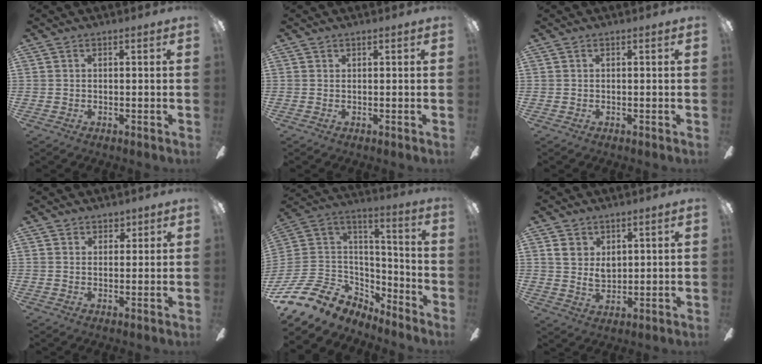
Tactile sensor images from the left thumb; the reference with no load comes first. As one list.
[{"total": 0.0}, {"total": 0.0}, {"total": 2.8, "force": [2.3, 1.7, 0.1], "torque": [0.008, -0.011, 0.040]}, {"total": 16.3, "force": [-9.9, 9.7, 8.5], "torque": [-0.203, 0.033, -0.174]}, {"total": 6.2, "force": [3.0, 4.3, 3.4], "torque": [-0.061, -0.005, 0.056]}]